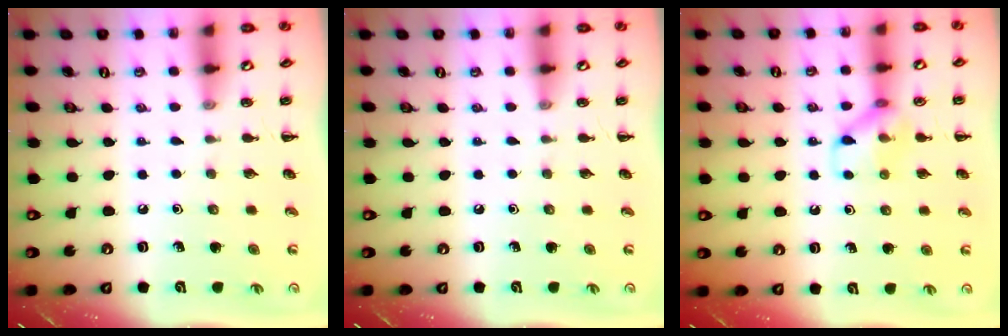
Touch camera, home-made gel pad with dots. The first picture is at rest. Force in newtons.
{"total": 0.0}
{"total": 9.0, "press": 9.0, "slide": 0.1}